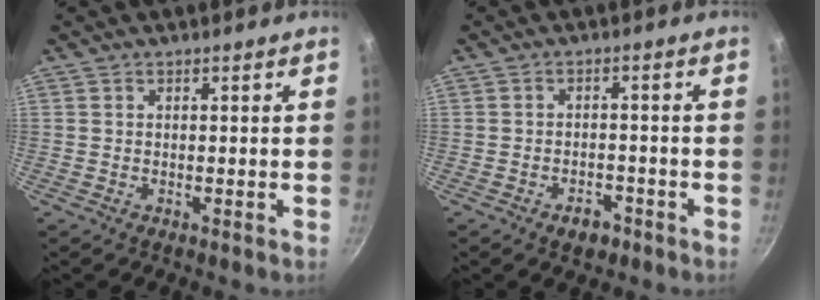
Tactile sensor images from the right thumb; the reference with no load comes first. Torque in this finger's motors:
{"motor_torque": [0.34, -0.48, -0.20, 0.03, 0.00]}